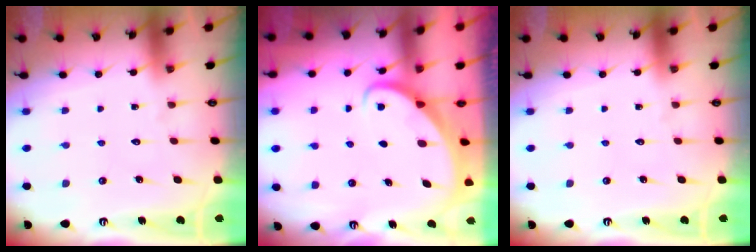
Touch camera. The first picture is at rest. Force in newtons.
{"total": 2.2, "press": 2.2, "slide": 0.2}
{"total": 0.0}